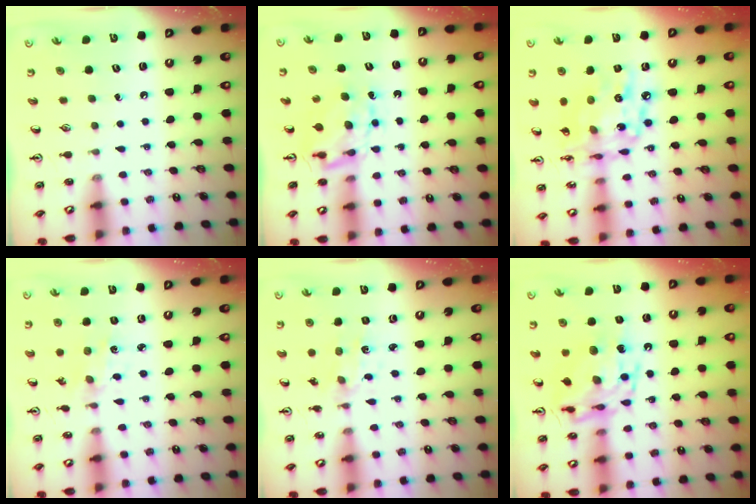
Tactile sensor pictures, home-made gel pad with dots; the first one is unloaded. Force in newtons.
{"total": 6.8, "press": 6.8, "slide": 0.4}
{"total": 16.0, "press": 16.0, "slide": 1.4}
{"total": 0.9, "press": 0.9, "slide": 0.2}
{"total": 1.7, "press": 1.6, "slide": 0.2}
{"total": 13.7, "press": 13.6, "slide": 1.2}